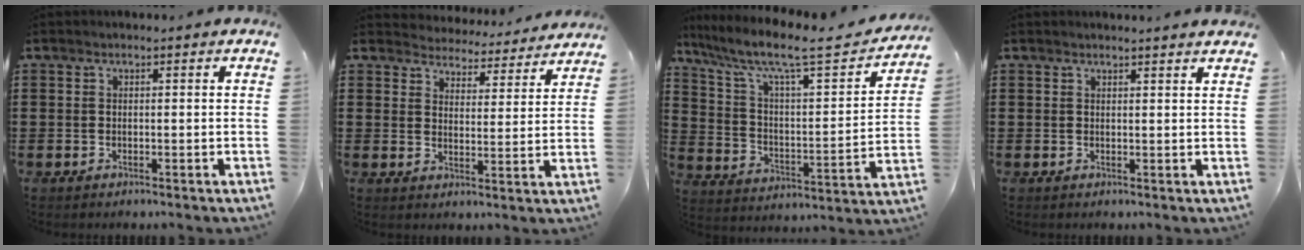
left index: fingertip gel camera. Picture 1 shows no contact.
{"total": 4.3, "force": [4.2, 0.2, -0.4], "torque": [-0.018, -0.037, 0.072]}
{"total": 9.5, "force": [7.1, 1.3, 6.2], "torque": [-0.140, -0.048, 0.109]}
{"total": 1.5, "force": [1.4, -0.1, 0.3], "torque": [-0.008, -0.001, 0.028]}